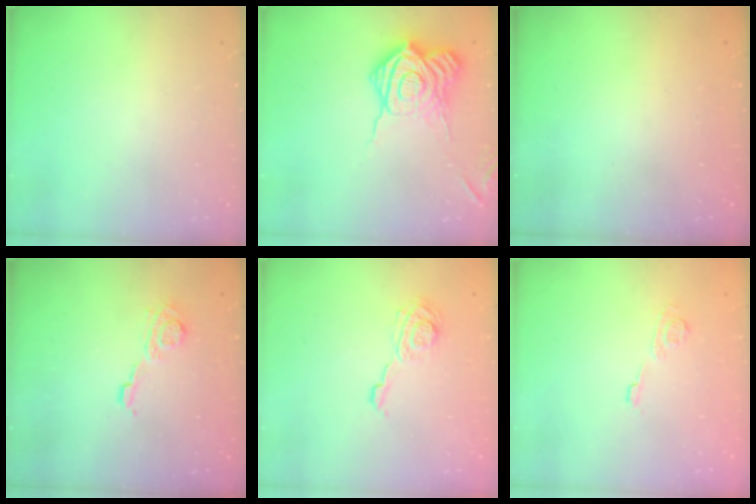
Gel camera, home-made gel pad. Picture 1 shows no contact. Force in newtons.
{"total": 19.7, "press": 19.7, "slide": 1.0}
{"total": 2.3, "press": 2.2, "slide": 0.7}
{"total": 5.3, "press": 5.2, "slide": 0.8}
{"total": 9.2, "press": 9.2, "slide": 0.4}
{"total": 8.0, "press": 7.9, "slide": 1.0}